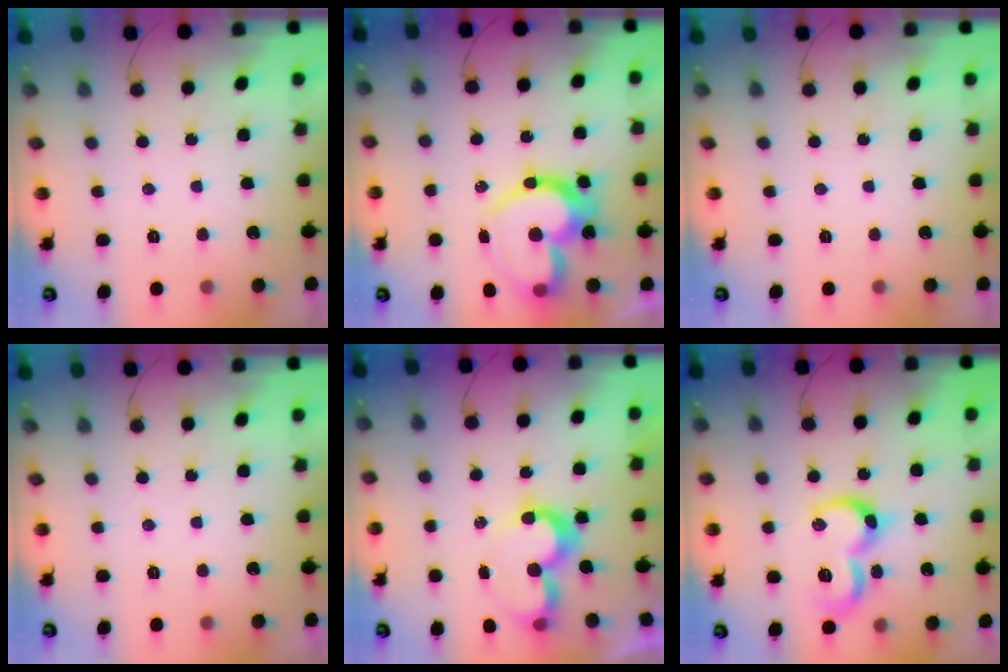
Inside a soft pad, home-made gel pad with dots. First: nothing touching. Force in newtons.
{"total": 20.1, "press": 20.1, "slide": 1.2}
{"total": 0.0}
{"total": 0.0}
{"total": 7.9, "press": 7.9, "slide": 0.8}
{"total": 12.7, "press": 12.6, "slide": 1.2}